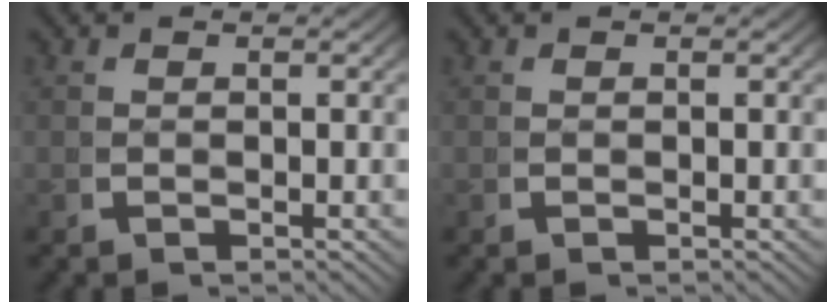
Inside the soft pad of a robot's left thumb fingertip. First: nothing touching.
{"total": 0.0}